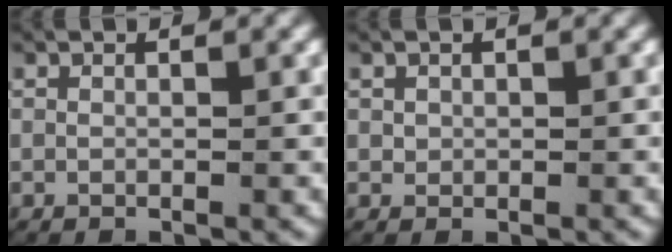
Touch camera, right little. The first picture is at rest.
{"total": 0.8, "force": [0.0, 0.8, 0.1], "torque": [-0.004, 0.001, -0.001]}